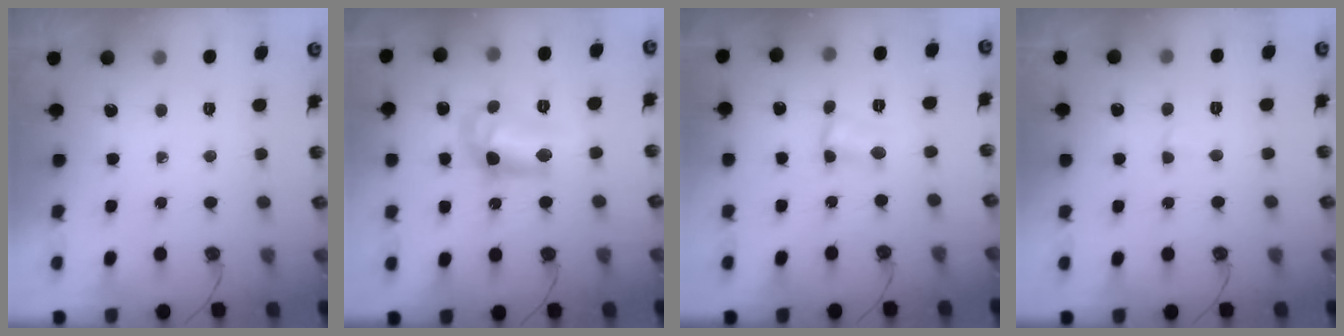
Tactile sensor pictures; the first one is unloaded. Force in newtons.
{"total": 13.2, "press": 13.1, "slide": 1.0}
{"total": 2.1, "press": 2.1, "slide": 0.2}
{"total": 2.1, "press": 2.0, "slide": 0.6}